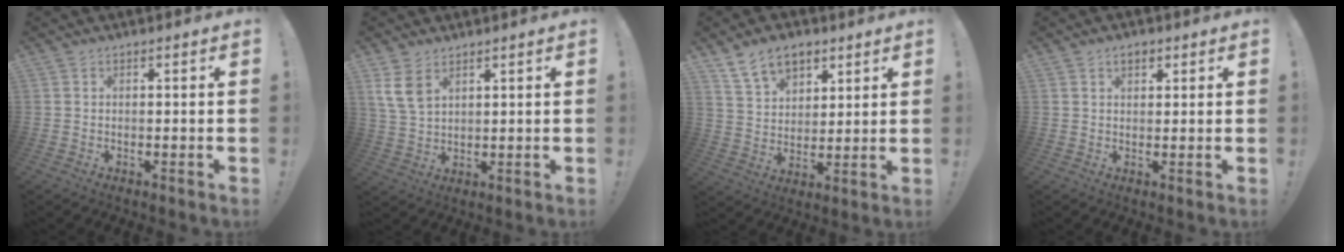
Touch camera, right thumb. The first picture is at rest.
{"total": 7.2, "force": [4.0, 4.1, 4.4], "torque": [-0.075, -0.018, 0.077]}
{"total": 11.2, "force": [6.9, 7.3, 5.0], "torque": [-0.077, -0.031, 0.133]}
{"total": 2.1, "force": [1.1, 1.1, 1.3], "torque": [-0.015, -0.001, 0.018]}